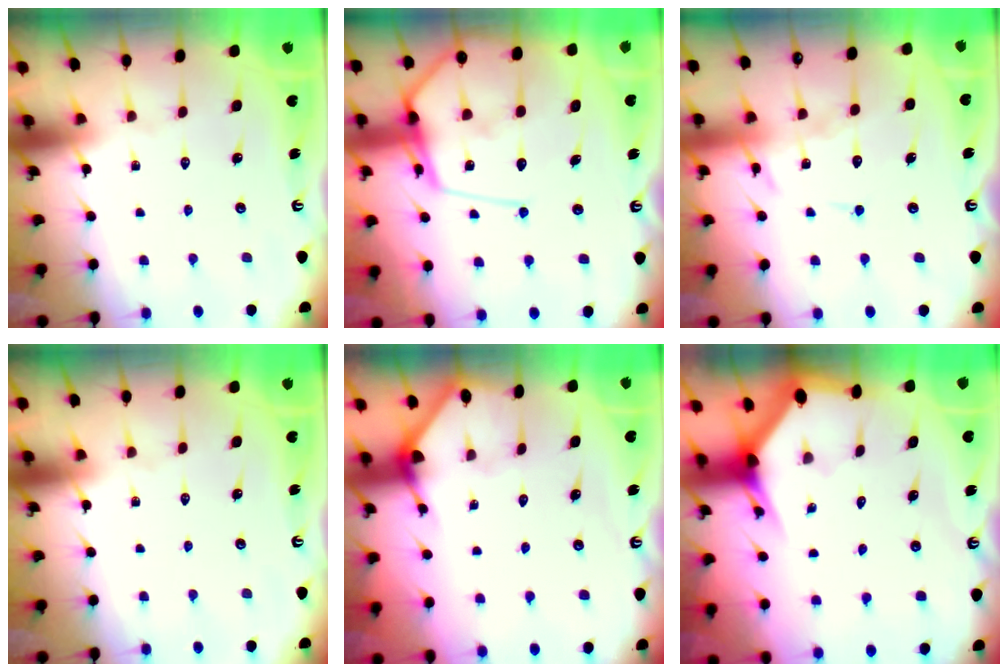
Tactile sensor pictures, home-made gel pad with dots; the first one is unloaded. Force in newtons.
{"total": 16.6, "press": 16.5, "slide": 1.5}
{"total": 12.4, "press": 12.4, "slide": 1.2}
{"total": 0.0}
{"total": 2.7, "press": 2.7, "slide": 0.1}
{"total": 3.7, "press": 3.7, "slide": 0.1}